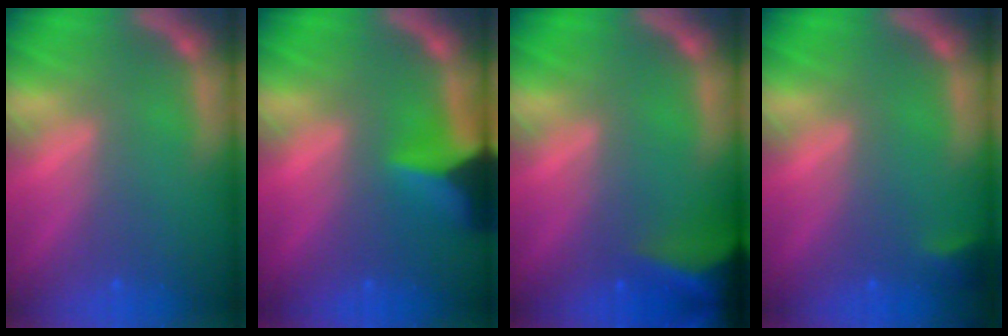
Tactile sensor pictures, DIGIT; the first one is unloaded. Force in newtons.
{"total": 6.0}
{"total": 9.5}
{"total": 1.4}